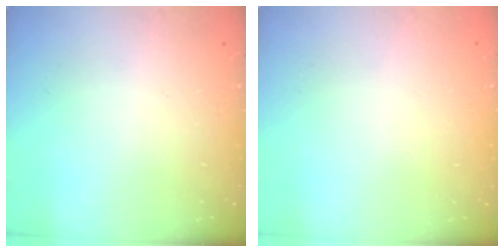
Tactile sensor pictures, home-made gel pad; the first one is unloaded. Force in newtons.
{"total": 0.0}